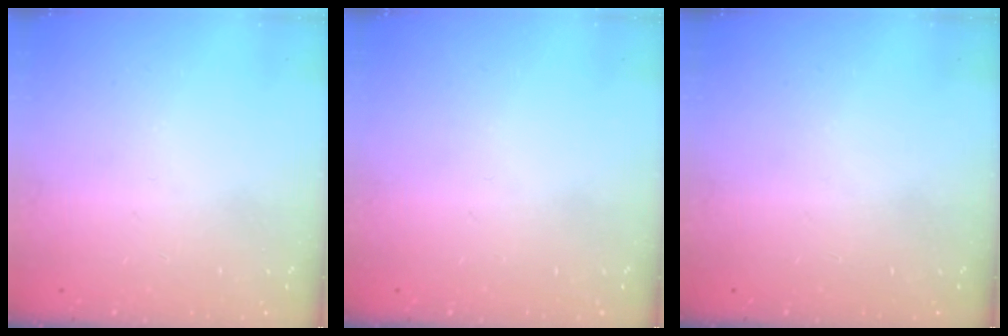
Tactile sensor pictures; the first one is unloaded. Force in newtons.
{"total": 0.0}
{"total": 0.0}